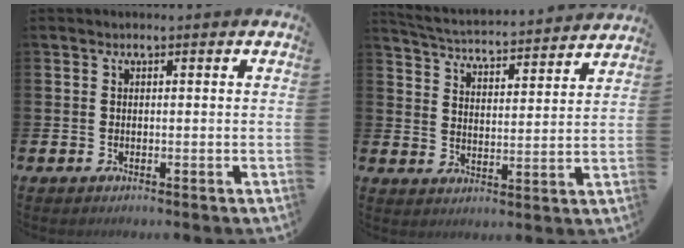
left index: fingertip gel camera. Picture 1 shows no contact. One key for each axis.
{"total": 4.4, "fx": 4.4, "fy": 0.1, "fz": 0.4, "tx": -0.030, "ty": -0.042, "tz": 0.072}